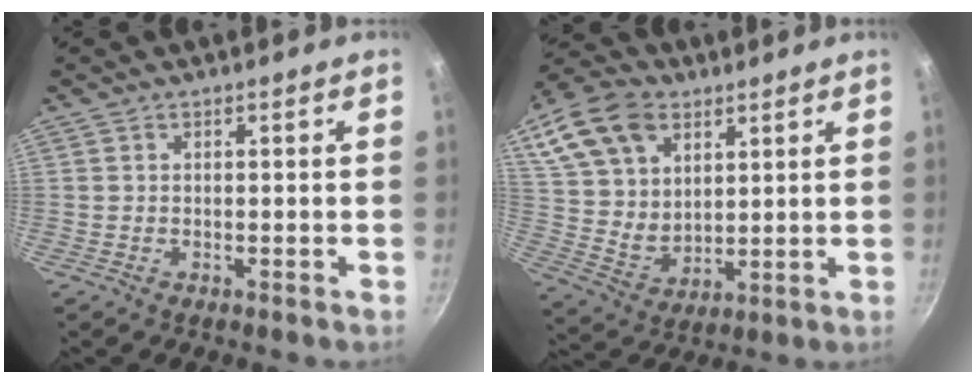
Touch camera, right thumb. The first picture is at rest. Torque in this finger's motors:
{"motor_torque": [-1.45, 1.47, 0.12, -0.02, 0.08]}